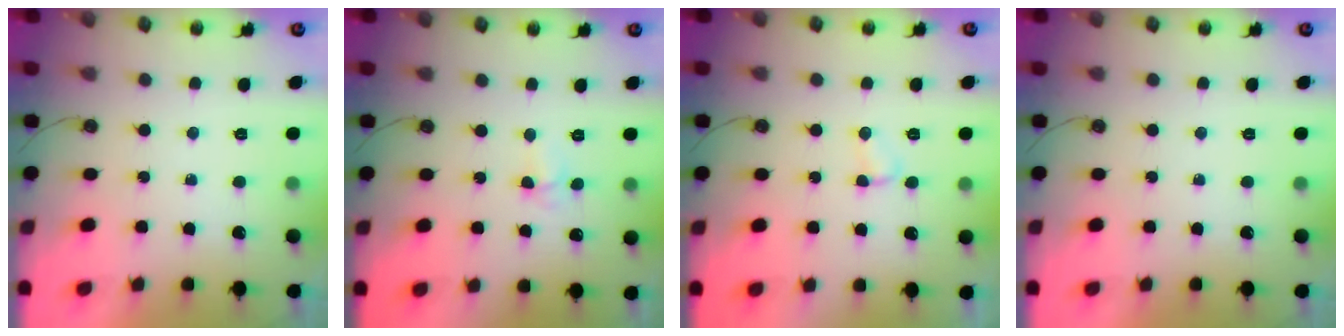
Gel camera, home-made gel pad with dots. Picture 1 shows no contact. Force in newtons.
{"total": 4.2, "press": 2.8, "slide": 3.1}
{"total": 2.4, "press": 2.4, "slide": 0.3}
{"total": 0.0}